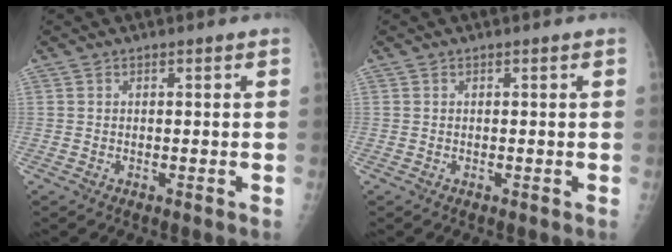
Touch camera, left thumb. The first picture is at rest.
{"total": 0.0}